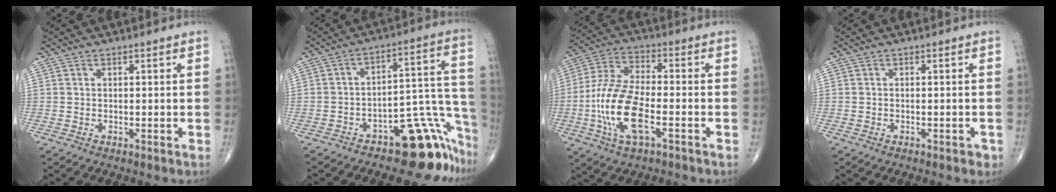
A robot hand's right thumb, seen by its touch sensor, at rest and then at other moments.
{"total": 16.3, "force": [-11.0, 7.0, 9.7], "torque": [-0.042, 0.139, -0.155]}
{"total": 14.8, "force": [-4.2, 6.3, 12.7], "torque": [-0.270, 0.020, -0.082]}
{"total": 0.9, "force": [-0.5, 0.6, 0.5], "torque": [-0.007, 0.003, -0.006]}